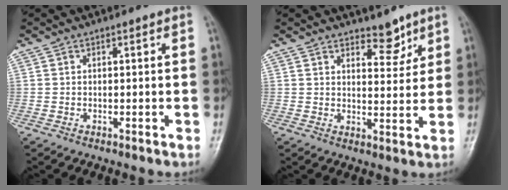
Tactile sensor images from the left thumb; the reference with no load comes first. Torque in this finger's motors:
{"motor_torque": [-0.19, 0.07, -0.19, -0.18, 0.07]}